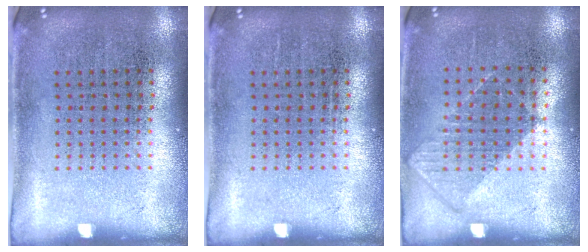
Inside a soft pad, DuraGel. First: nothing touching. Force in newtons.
{"total": 0.0}
{"total": 0.6, "press": 0.4, "slide": 0.4}